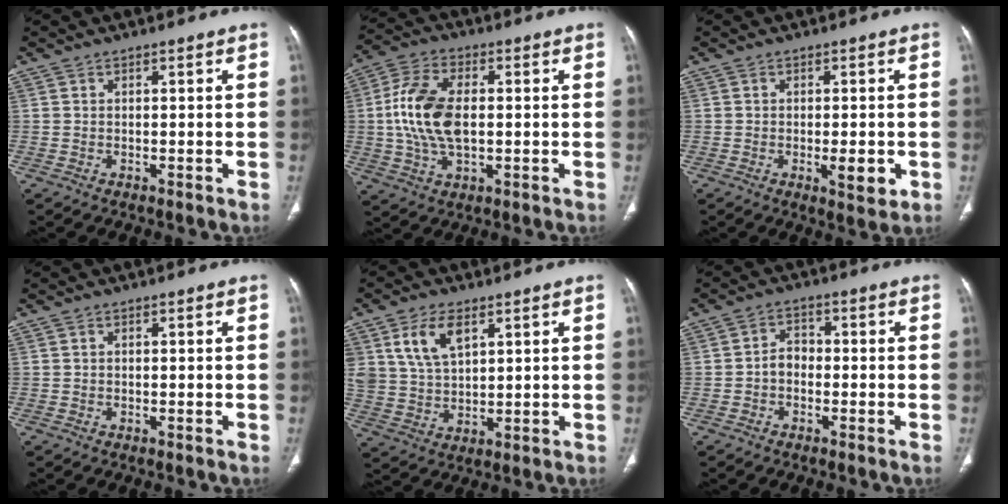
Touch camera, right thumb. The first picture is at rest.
{"total": 13.0, "force": [0.3, 7.3, 10.8], "torque": [-0.221, 0.011, 0.005]}
{"total": 4.7, "force": [-1.2, 1.6, 4.2], "torque": [-0.052, -0.006, -0.012]}
{"total": 0.0}
{"total": 9.0, "force": [4.3, 5.2, 6.0], "torque": [-0.103, -0.015, 0.091]}
{"total": 3.2, "force": [-0.9, 2.4, 1.9], "torque": [-0.016, 0.018, -0.025]}